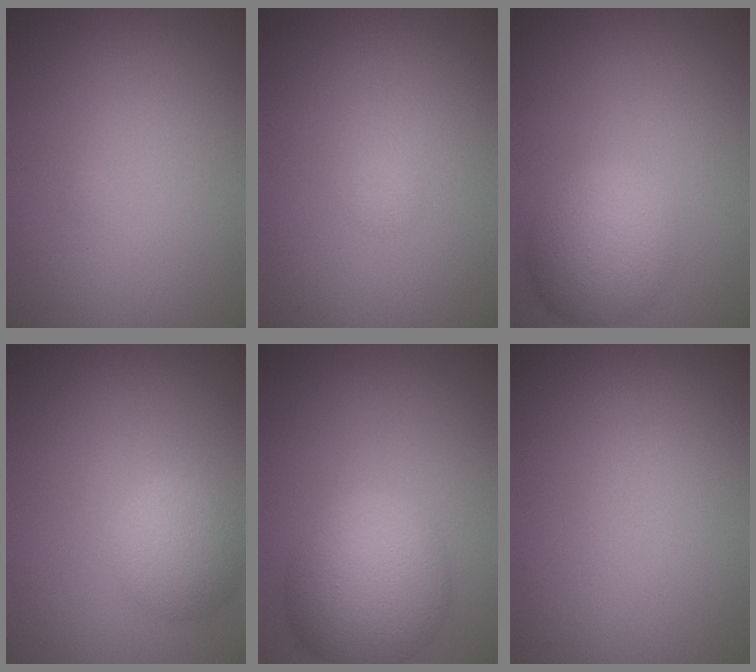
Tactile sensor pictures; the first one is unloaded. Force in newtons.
{"total": 0.5, "press": 0.5, "slide": 0.1}
{"total": 5.0, "press": 5.0, "slide": 0.3}
{"total": 3.6, "press": 3.6, "slide": 0.2}
{"total": 7.2, "press": 7.2, "slide": 0.2}
{"total": 0.0}